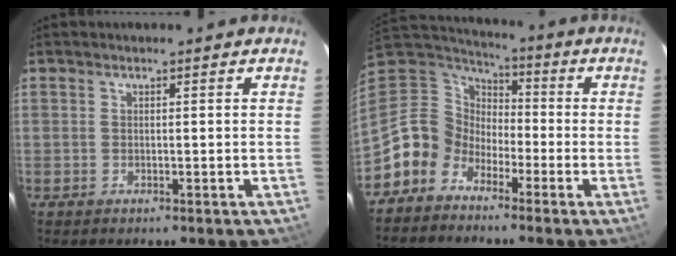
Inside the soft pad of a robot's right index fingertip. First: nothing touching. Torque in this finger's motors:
{"motor_torque": [0.56, -0.53, -0.01, -0.14]}